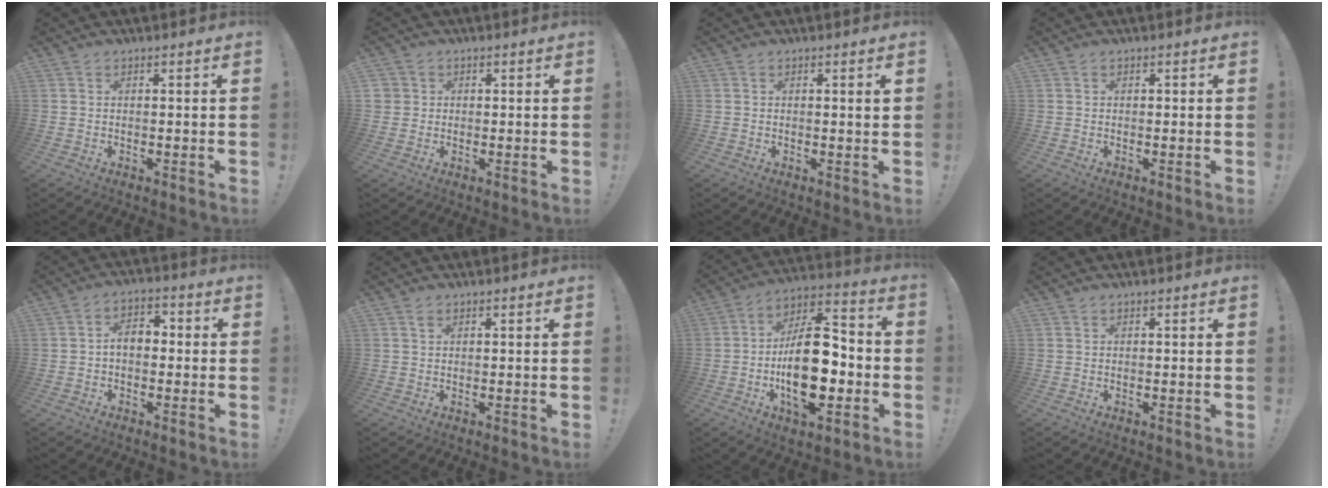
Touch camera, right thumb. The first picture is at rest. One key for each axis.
{"total": 2.5, "fx": 0.4, "fy": 2.4, "fz": 0.2, "tx": -0.005, "ty": 0.004, "tz": 0.008}
{"total": 1.5, "fx": 0.6, "fy": -0.3, "fz": 1.3, "tx": -0.012, "ty": -0.006, "tz": 0.006}
{"total": 0.0}
{"total": 6.0, "fx": -0.2, "fy": 3.8, "fz": 4.7, "tx": -0.072, "ty": 0.008, "tz": -0.006}
{"total": 0.8, "fx": 0.5, "fy": 0.5, "fz": 0.4, "tx": 0.000, "ty": -0.002, "tz": 0.008}
{"total": 21.9, "fx": -4.8, "fy": 10.9, "fz": 18.4, "tx": -0.318, "ty": 0.023, "tz": -0.074}
{"total": 0.0}